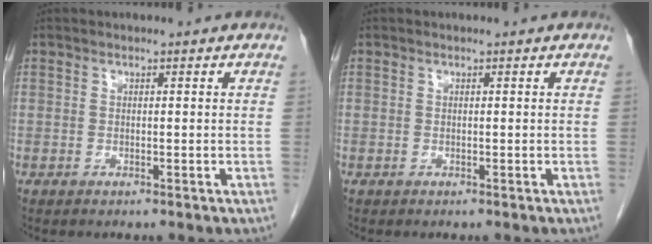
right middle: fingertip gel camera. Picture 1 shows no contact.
{"total": 0.0}